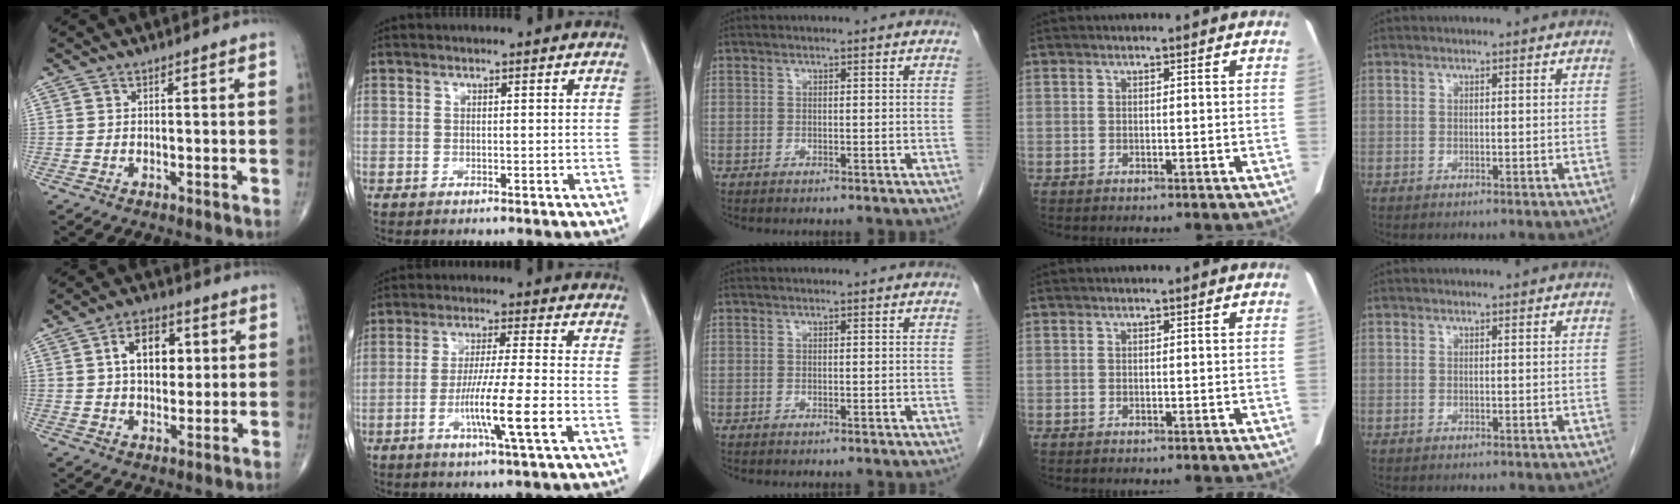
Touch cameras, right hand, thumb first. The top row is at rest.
{"thumb": {"total": 9.9, "force": [2.2, 6.3, 7.4], "torque": [-0.092, 0.004, 0.034]}, "index": {"total": 9.8, "force": [-3.0, -0.6, 9.3], "torque": [-0.167, -0.013, -0.056]}}